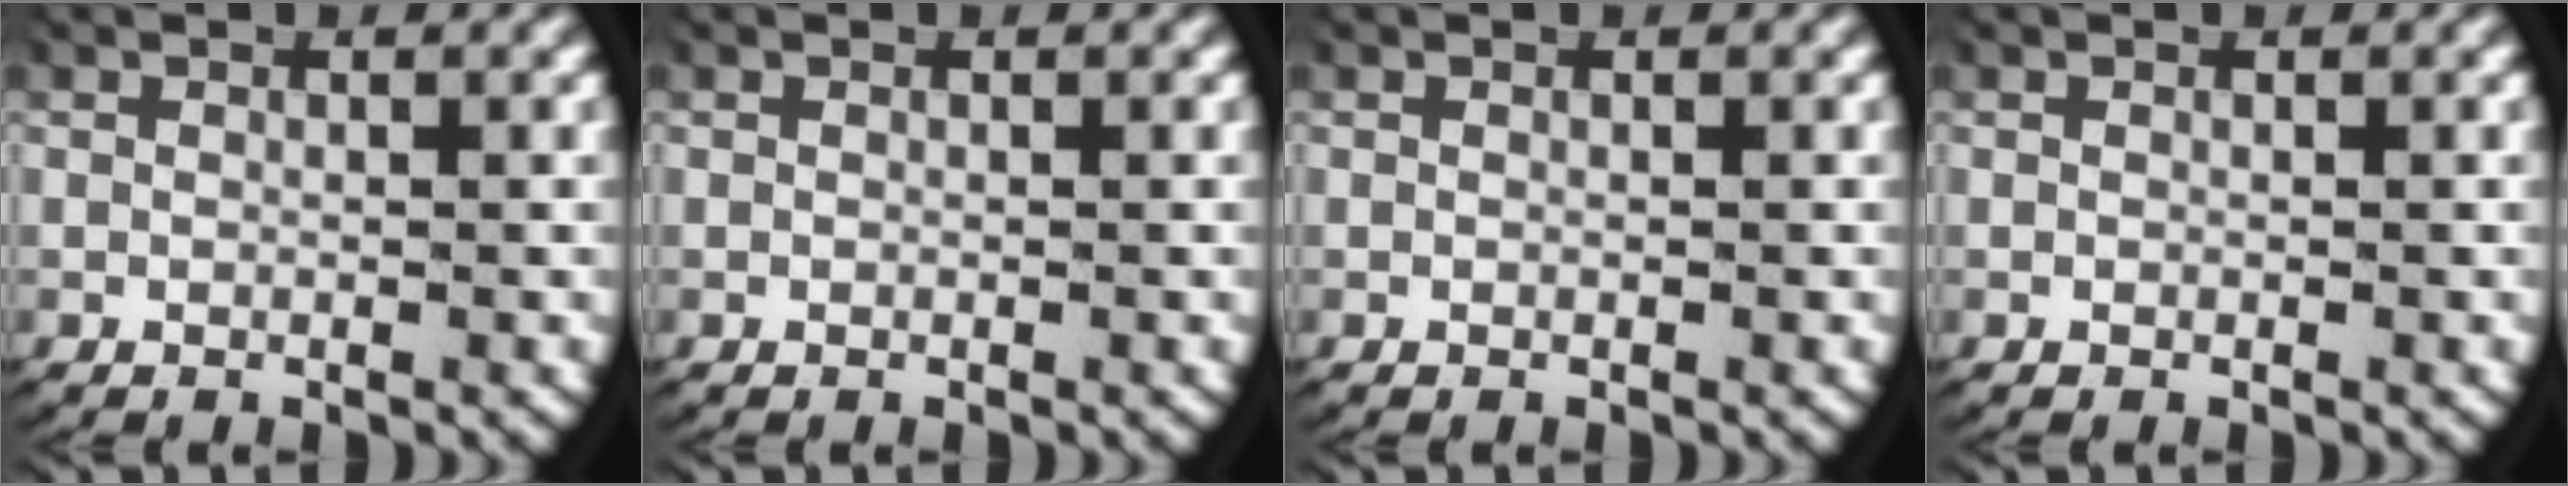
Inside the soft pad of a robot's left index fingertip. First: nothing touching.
{"total": 0.0}
{"total": 0.0}
{"total": 0.0}